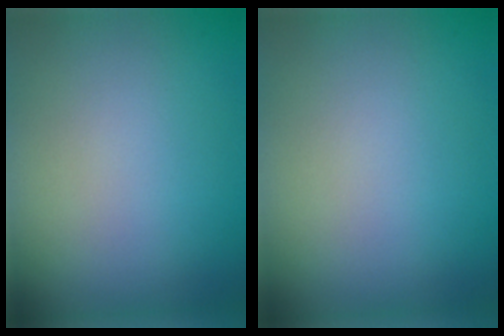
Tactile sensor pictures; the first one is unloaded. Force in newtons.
{"total": 0.0}